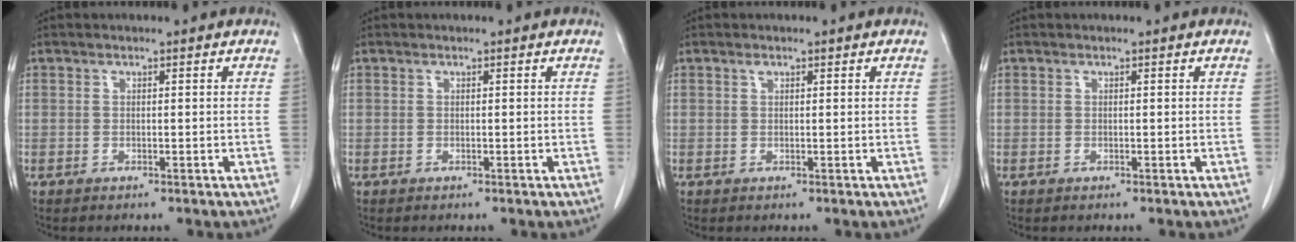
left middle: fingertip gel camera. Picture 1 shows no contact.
{"total": 0.0}
{"total": 0.5, "force": [0.4, 0.2, 0.3], "torque": [-0.010, 0.000, 0.005]}
{"total": 0.0}